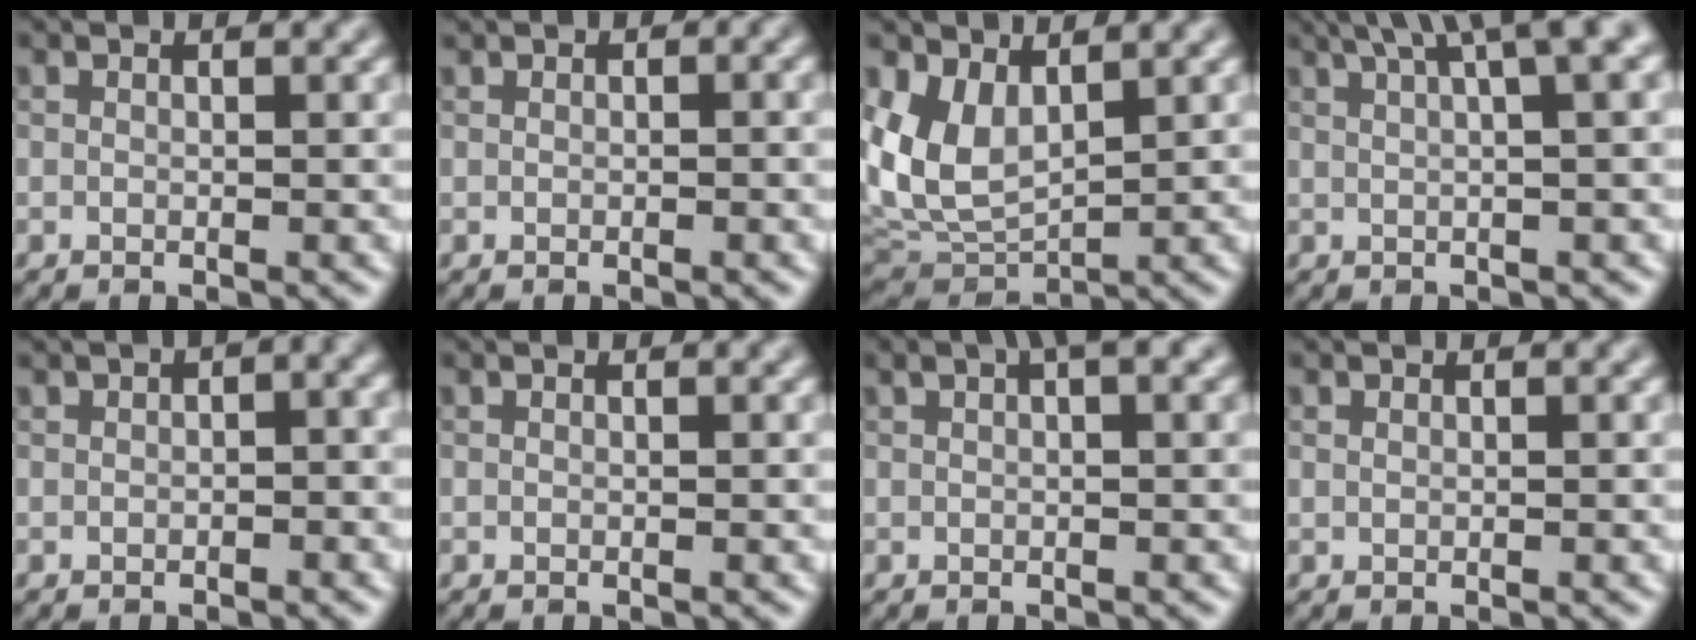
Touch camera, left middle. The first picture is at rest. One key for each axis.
{"total": 1.0, "fx": 0.3, "fy": 0.7, "fz": 0.6, "tx": -0.005, "ty": 0.002, "tz": 0.001}
{"total": 5.8, "fx": 2.0, "fy": 3.7, "fz": 3.9, "tx": -0.092, "ty": -0.016, "tz": 0.044}
{"total": 7.1, "fx": 3.9, "fy": 1.9, "fz": 5.6, "tx": -0.050, "ty": 0.035, "tz": 0.040}
{"total": 3.1, "fx": 0.9, "fy": 1.7, "fz": 2.4, "tx": -0.018, "ty": 0.003, "tz": 0.010}
{"total": 0.0}
{"total": 3.4, "fx": 1.8, "fy": 0.6, "fz": 2.8, "tx": -0.038, "ty": 0.010, "tz": 0.028}
{"total": 0.0}